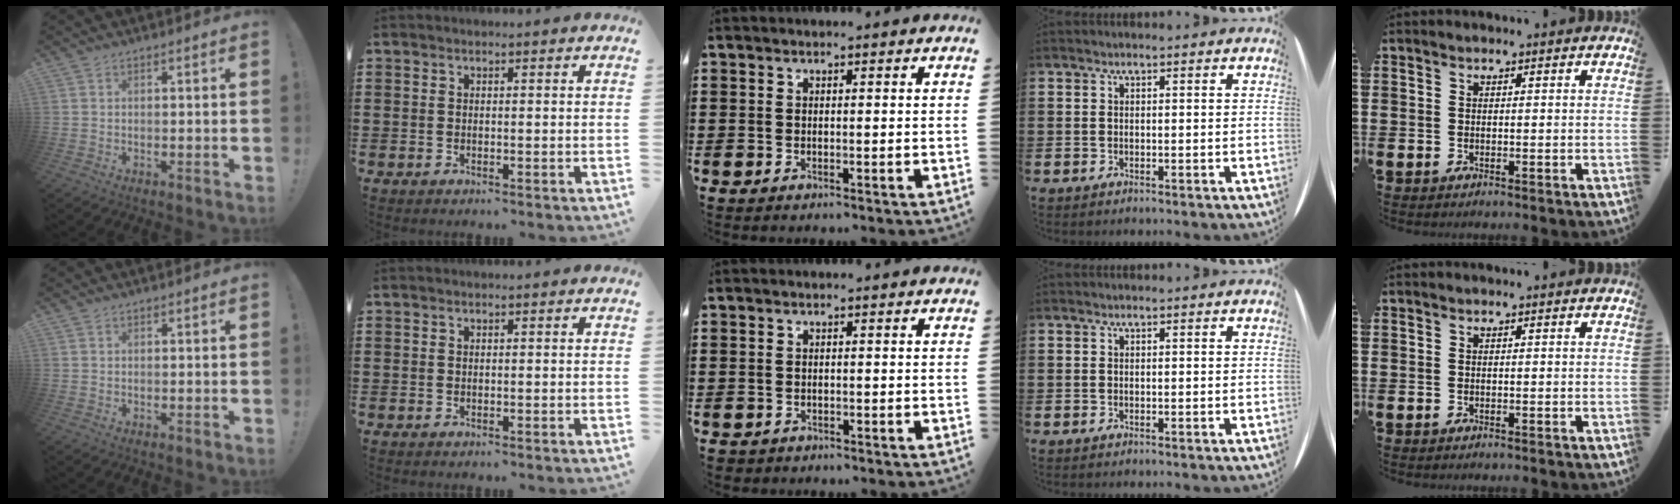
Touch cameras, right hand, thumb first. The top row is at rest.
{"middle": {"total": 0.6, "force": [-0.6, 0.3, -0.1], "torque": [-0.001, 0.000, -0.012]}}